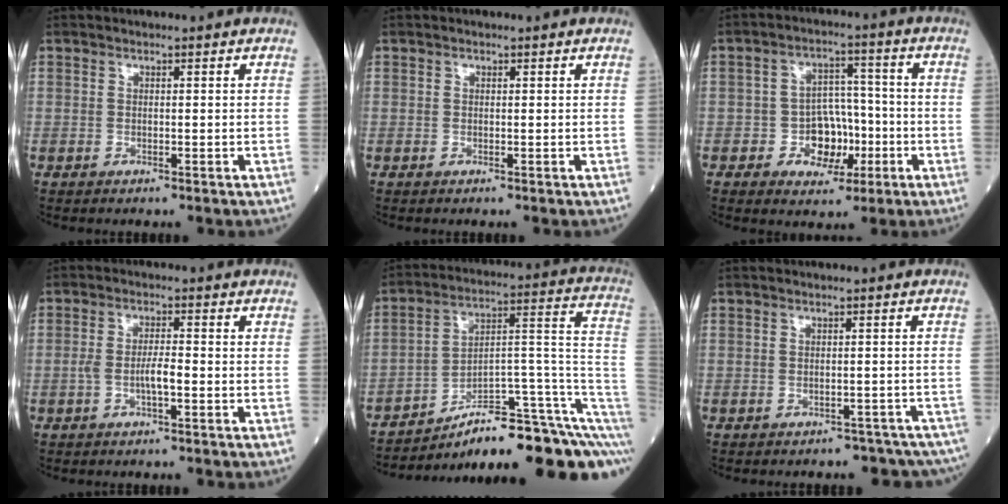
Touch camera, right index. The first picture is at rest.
{"total": 0.0}
{"total": 7.1, "force": [-2.3, 5.2, 4.3], "torque": [-0.061, 0.020, -0.034]}
{"total": 3.6, "force": [-1.0, 0.7, 3.3], "torque": [-0.066, 0.008, -0.018]}
{"total": 20.0, "force": [-13.0, 2.7, 14.9], "torque": [-0.126, 0.066, -0.190]}
{"total": 7.7, "force": [-6.5, 3.8, 1.4], "torque": [-0.004, 0.012, -0.066]}